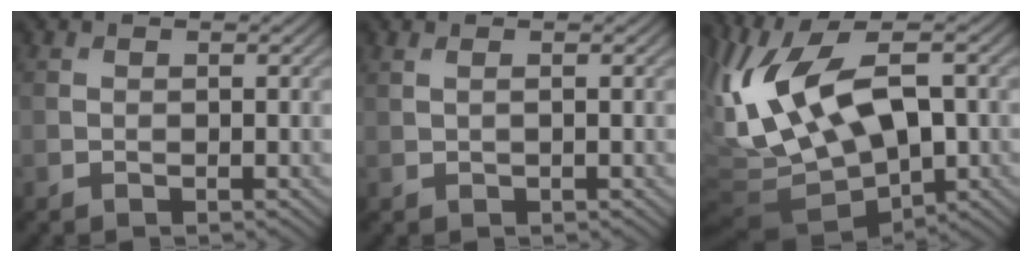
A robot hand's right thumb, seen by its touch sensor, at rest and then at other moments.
{"total": 0.6, "force": [0.3, -0.1, 0.5], "torque": [-0.013, 0.004, 0.007]}
{"total": 16.5, "force": [0.3, 7.9, 14.4], "torque": [-0.305, 0.002, 0.014]}